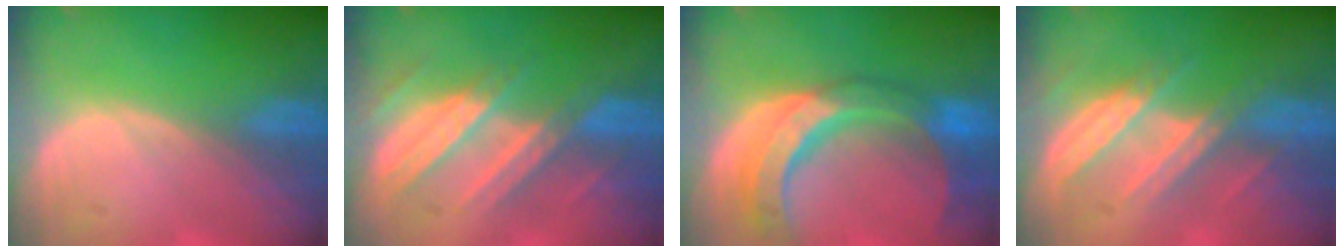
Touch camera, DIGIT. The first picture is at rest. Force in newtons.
{"total": 7.4, "press": 7.3, "slide": 1.0}
{"total": 11.4, "press": 9.6, "slide": 6.1}
{"total": 7.0, "press": 6.9, "slide": 1.1}